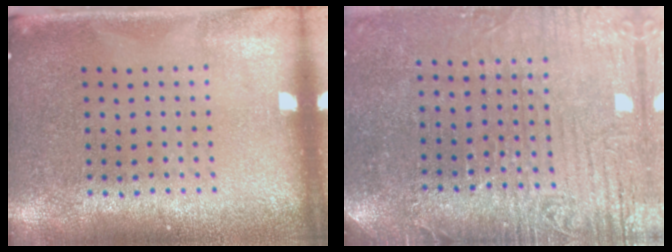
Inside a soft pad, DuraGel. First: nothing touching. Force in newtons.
{"total": 3.8, "press": 3.6, "slide": 1.3}